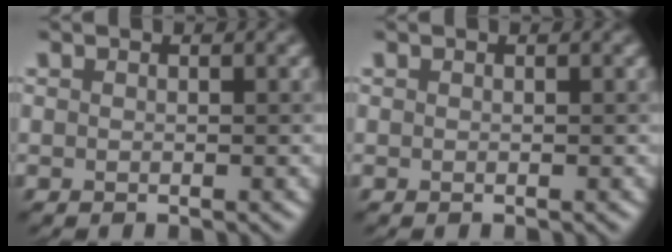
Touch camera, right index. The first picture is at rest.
{"total": 0.0}